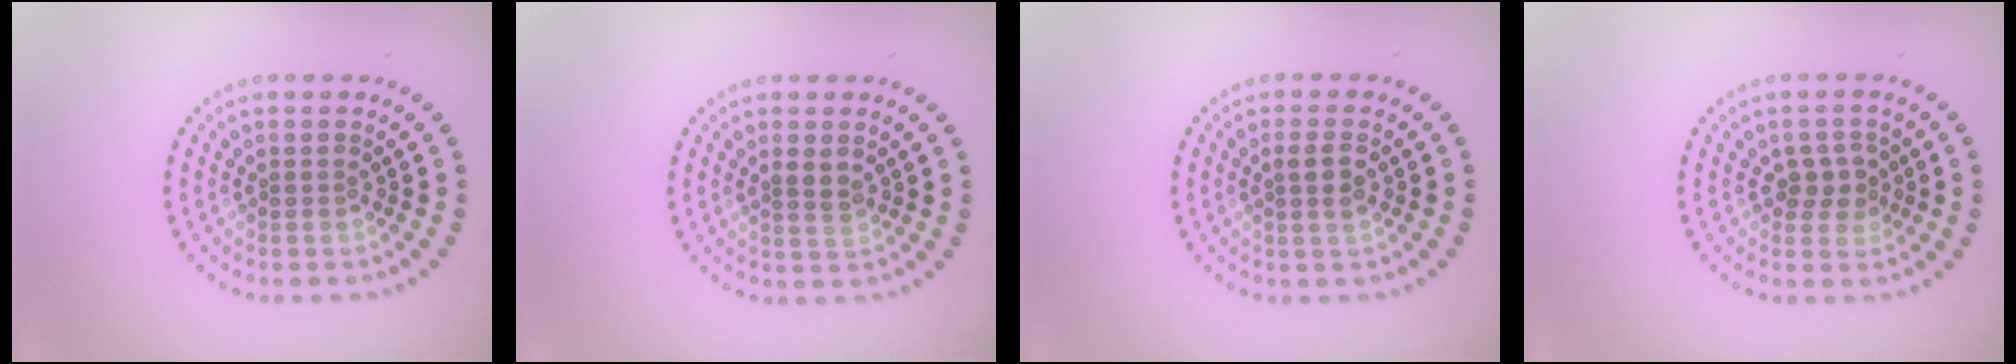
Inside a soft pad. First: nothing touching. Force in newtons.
{"total": 1.6, "press": 1.5, "slide": 0.6}
{"total": 1.7, "press": 1.6, "slide": 0.5}
{"total": 2.0, "press": 2.0, "slide": 0.6}